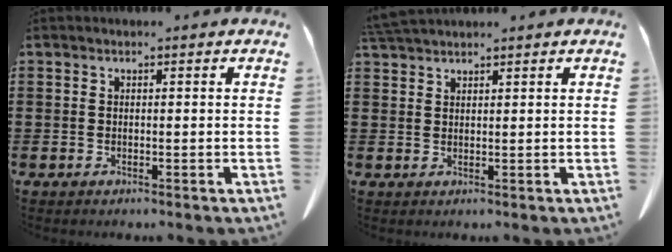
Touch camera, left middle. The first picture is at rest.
{"total": 2.7, "force": [2.6, 0.2, 0.8], "torque": [-0.024, -0.003, 0.052]}